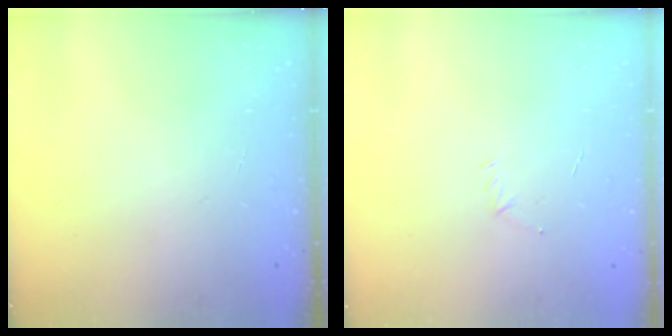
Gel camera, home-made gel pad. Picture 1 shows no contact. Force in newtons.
{"total": 2.9, "press": 2.8, "slide": 0.8}